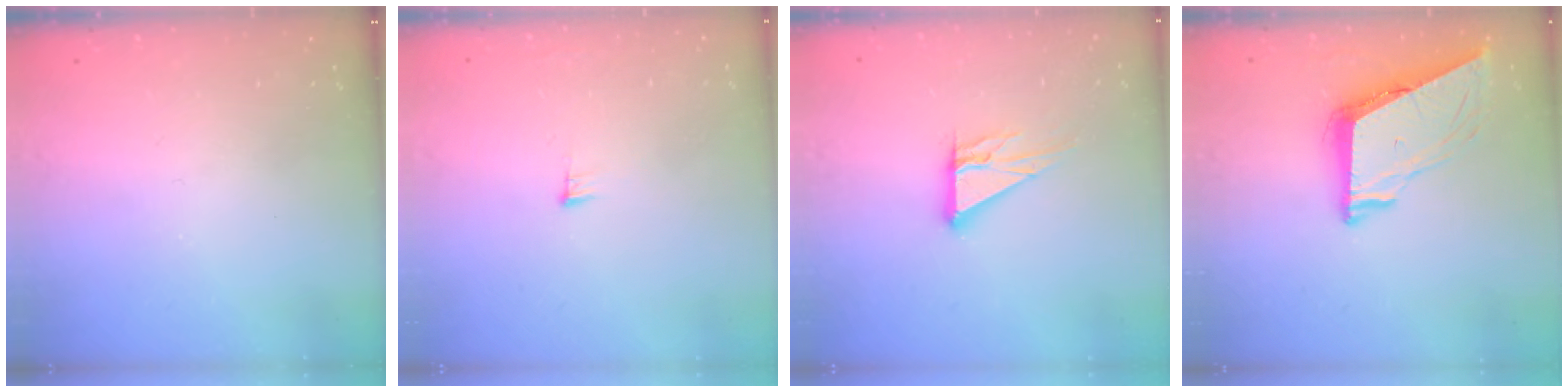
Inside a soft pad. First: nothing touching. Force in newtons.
{"total": 5.2, "press": 5.0, "slide": 1.3}
{"total": 9.0, "press": 9.0, "slide": 0.7}
{"total": 8.4, "press": 8.4, "slide": 0.9}